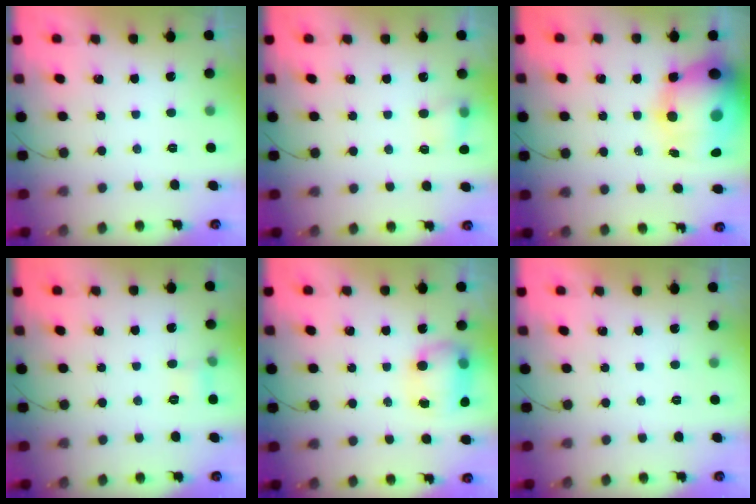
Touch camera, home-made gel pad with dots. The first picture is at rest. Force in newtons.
{"total": 6.3, "press": 6.1, "slide": 1.6}
{"total": 22.6, "press": 22.0, "slide": 5.0}
{"total": 4.5, "press": 4.2, "slide": 1.4}
{"total": 11.5, "press": 9.4, "slide": 6.6}
{"total": 0.0}